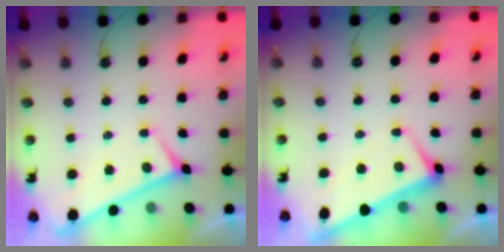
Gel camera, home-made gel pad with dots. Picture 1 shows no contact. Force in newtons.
{"total": 0.9, "press": 0.7, "slide": 0.5}